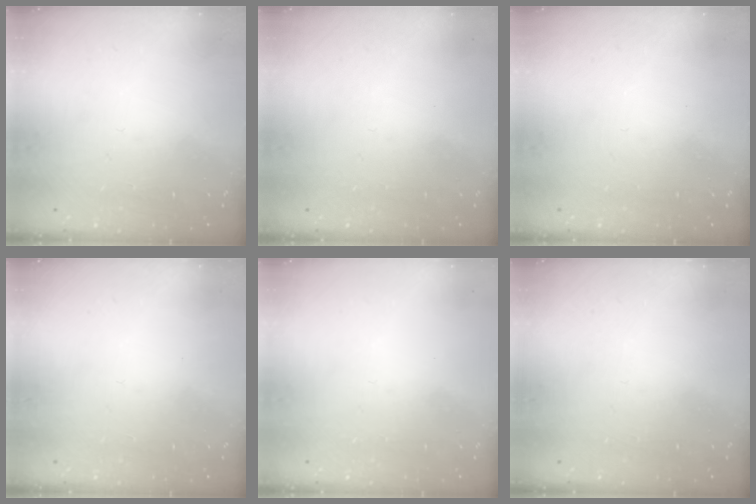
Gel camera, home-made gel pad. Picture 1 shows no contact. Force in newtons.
{"total": 0.0}
{"total": 0.0}
{"total": 0.0}
{"total": 0.0}
{"total": 0.0}